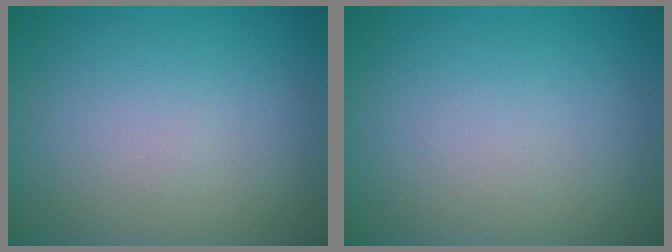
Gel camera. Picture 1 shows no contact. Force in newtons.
{"total": 0.0}